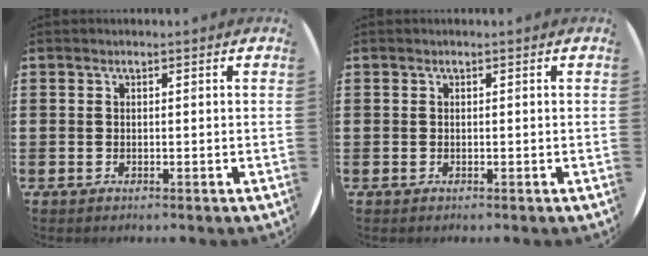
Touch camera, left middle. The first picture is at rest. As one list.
[{"total": 0.0}]